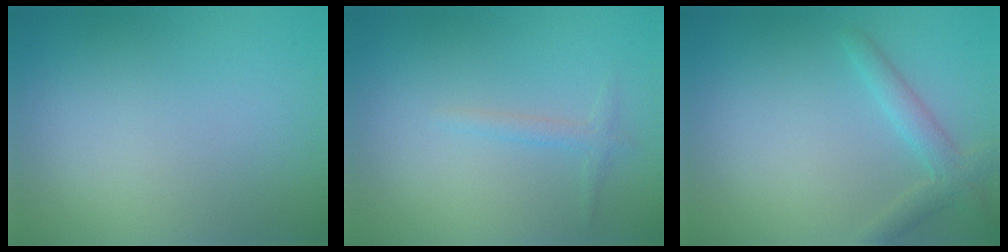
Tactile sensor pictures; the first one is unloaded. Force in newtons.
{"total": 1.1, "press": 1.1, "slide": 0.0}
{"total": 2.4, "press": 2.3, "slide": 0.1}